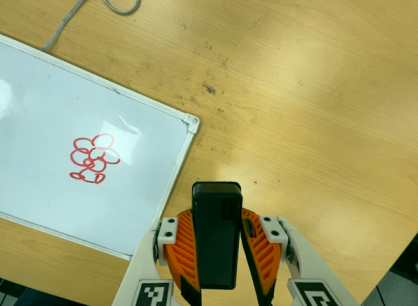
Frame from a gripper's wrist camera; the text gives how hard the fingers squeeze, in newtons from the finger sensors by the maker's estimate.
{"total": 8.9, "left": 6.8, "right": 10.9}